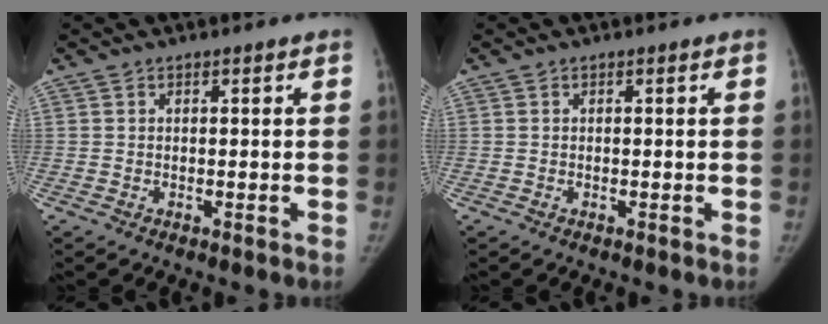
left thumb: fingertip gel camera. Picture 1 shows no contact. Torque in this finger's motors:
{"motor_torque": [-0.20, 0.20, 0.19, -0.19, 0.00]}